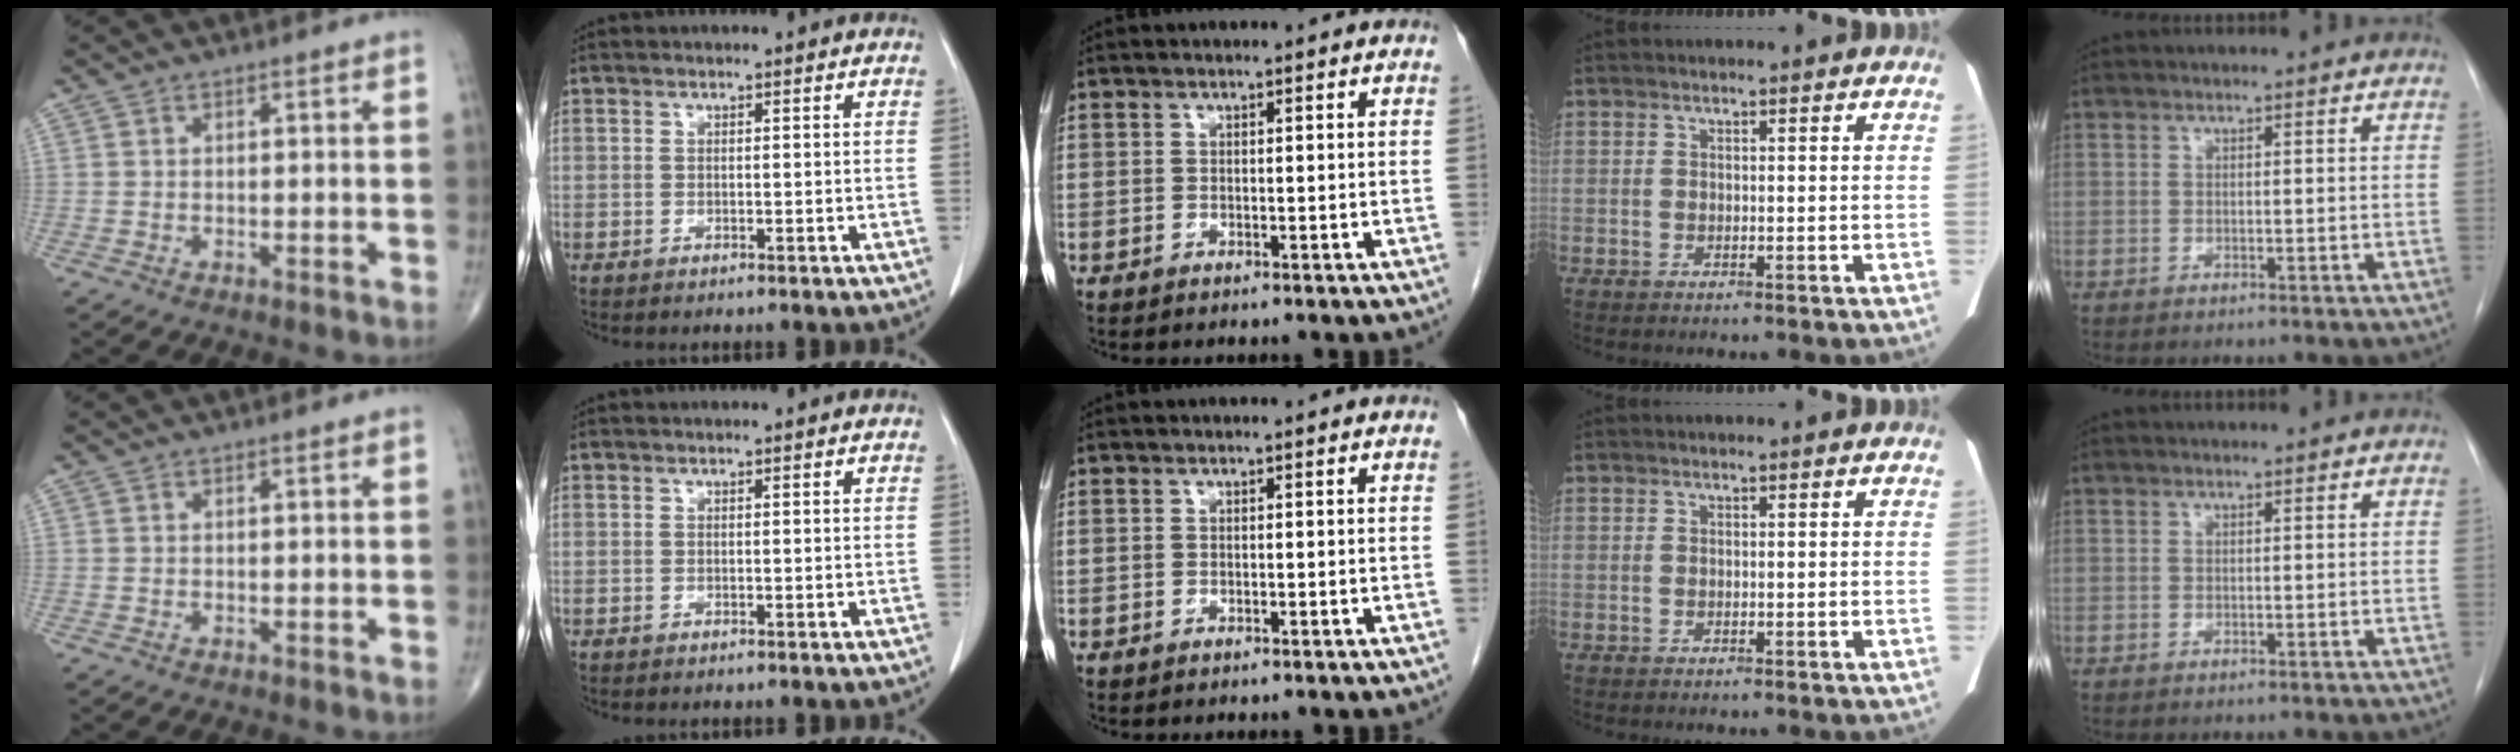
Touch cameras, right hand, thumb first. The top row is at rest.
{}